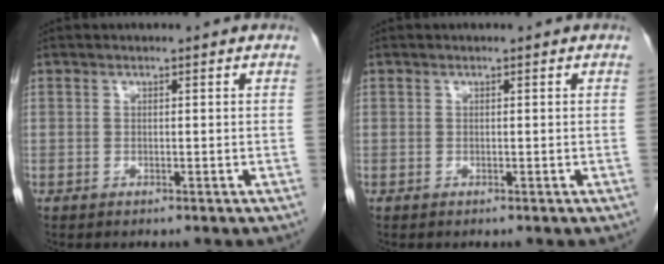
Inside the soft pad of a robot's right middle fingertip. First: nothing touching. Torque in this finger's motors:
{"motor_torque": [-0.21, -0.05, -0.04, -0.01]}